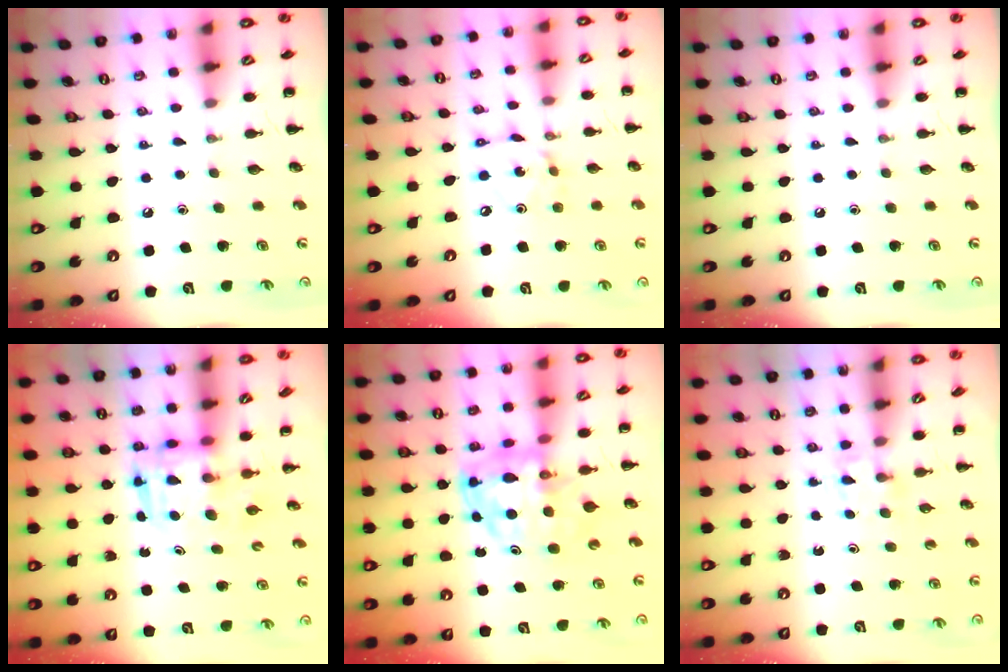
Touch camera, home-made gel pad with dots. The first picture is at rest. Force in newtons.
{"total": 4.0, "press": 4.0, "slide": 0.5}
{"total": 0.0}
{"total": 3.4, "press": 3.4, "slide": 0.3}
{"total": 8.4, "press": 8.1, "slide": 2.3}
{"total": 2.4, "press": 2.3, "slide": 0.9}